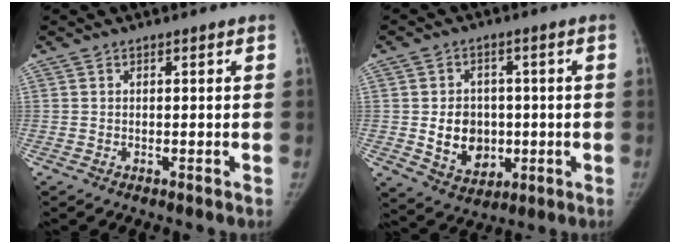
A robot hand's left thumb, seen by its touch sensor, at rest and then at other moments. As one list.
[{"total": 9.7, "force": [-0.7, 7.9, 5.6], "torque": [-0.053, -0.002, 0.003]}]